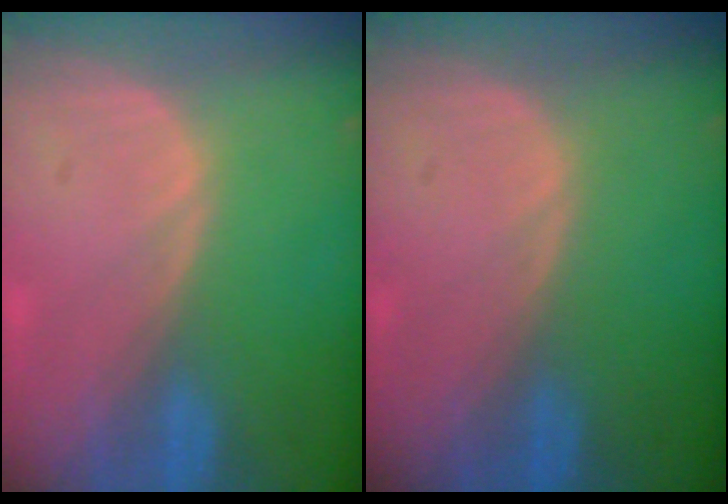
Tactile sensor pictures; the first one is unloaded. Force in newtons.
{"total": 0.0}